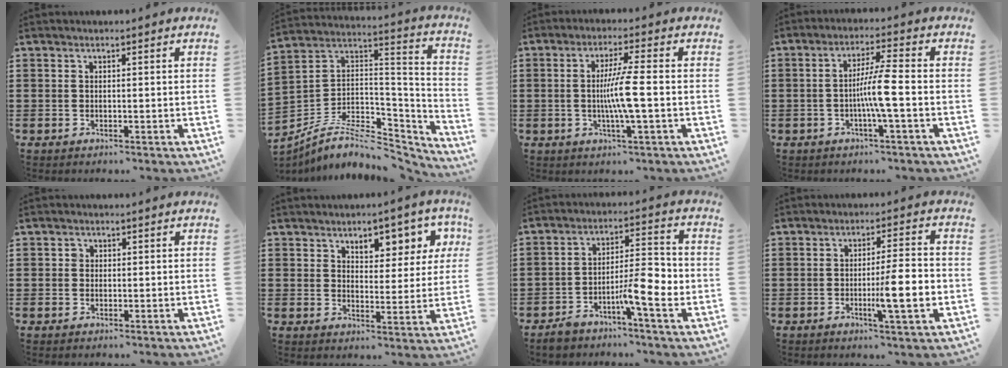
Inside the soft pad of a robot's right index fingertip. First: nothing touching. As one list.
[{"total": 8.2, "force": [-5.9, 3.5, 4.5], "torque": [-0.086, 0.003, -0.111]}, {"total": 6.4, "force": [-0.7, -0.2, 6.3], "torque": [-0.127, -0.014, -0.021]}, {"total": 6.0, "force": [-1.3, -0.3, 5.9], "torque": [-0.112, -0.008, -0.030]}, {"total": 0.9, "force": [0.2, 0.8, 0.3], "torque": [-0.009, 0.004, 0.005]}, {"total": 5.7, "force": [3.9, 3.1, 2.8], "torque": [-0.044, -0.019, 0.060]}, {"total": 8.5, "force": [-3.8, 1.7, 7.4], "torque": [-0.128, 0.002, -0.068]}, {"total": 8.0, "force": [-1.9, 0.7, 7.8], "torque": [-0.118, -0.010, -0.034]}]